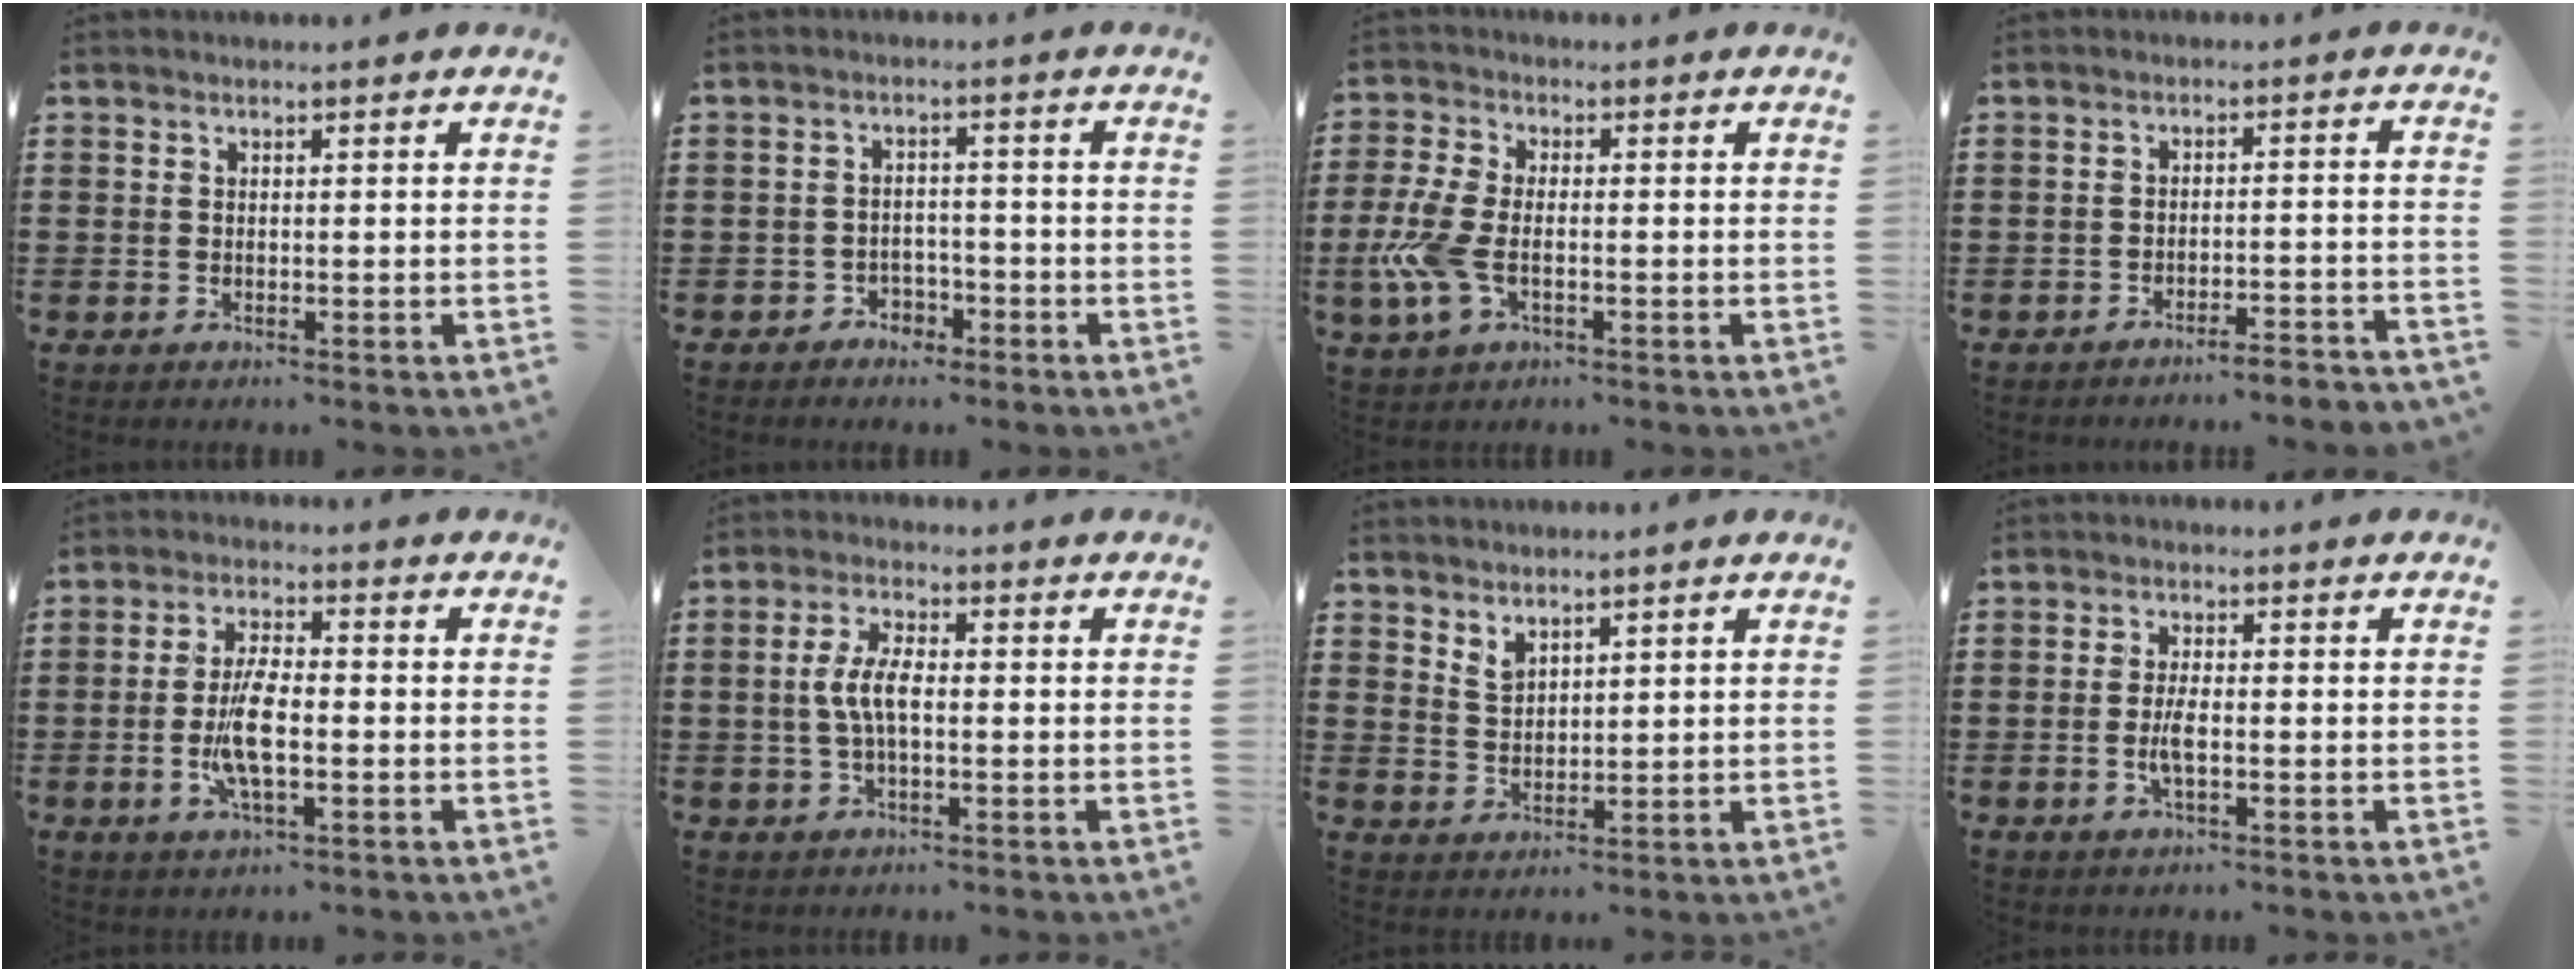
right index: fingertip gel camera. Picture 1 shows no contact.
{"total": 2.5, "force": [-2.0, 1.5, 0.3], "torque": [-0.014, 0.001, -0.044]}
{"total": 7.1, "force": [-1.4, 3.6, 5.9], "torque": [-0.150, -0.010, -0.032]}
{"total": 3.3, "force": [-3.2, -0.3, 0.7], "torque": [-0.016, -0.004, -0.067]}
{"total": 7.6, "force": [-1.3, 2.5, 7.0], "torque": [-0.153, -0.008, -0.029]}
{"total": 5.6, "force": [-0.3, 2.3, 5.1], "torque": [-0.114, -0.002, -0.013]}
{"total": 2.5, "force": [2.3, 1.0, 0.4], "torque": [-0.012, 0.001, 0.044]}
{"total": 3.2, "force": [-0.7, 0.9, 3.0], "torque": [-0.067, -0.004, -0.016]}